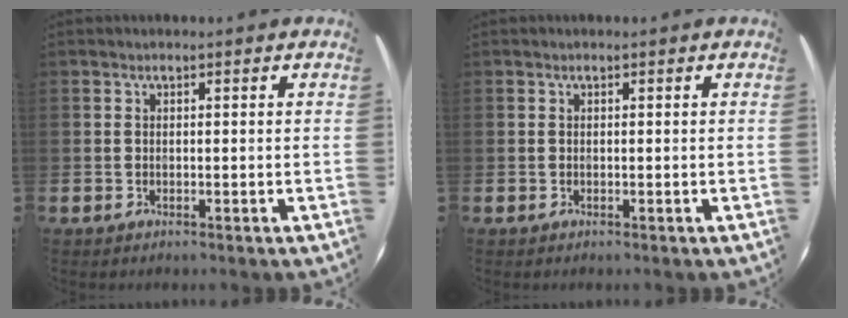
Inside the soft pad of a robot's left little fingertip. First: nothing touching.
{"total": 0.0}